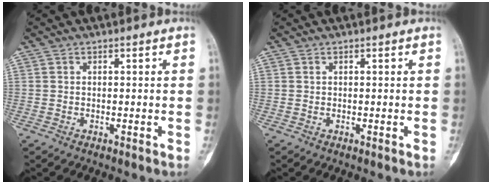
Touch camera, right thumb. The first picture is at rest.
{"total": 0.0}